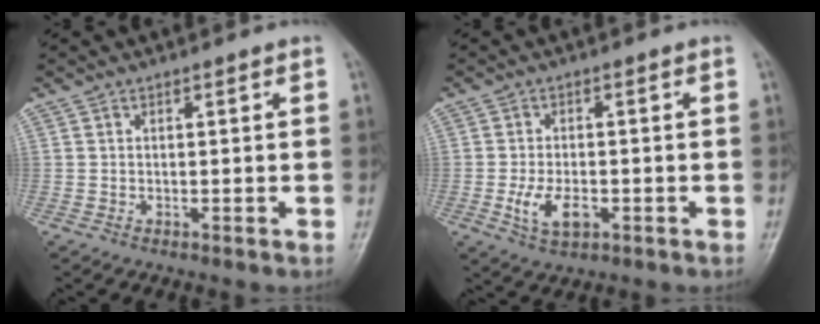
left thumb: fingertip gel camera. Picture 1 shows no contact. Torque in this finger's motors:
{"motor_torque": [0.02, 0.64, 0.73, 0.20, 0.07]}